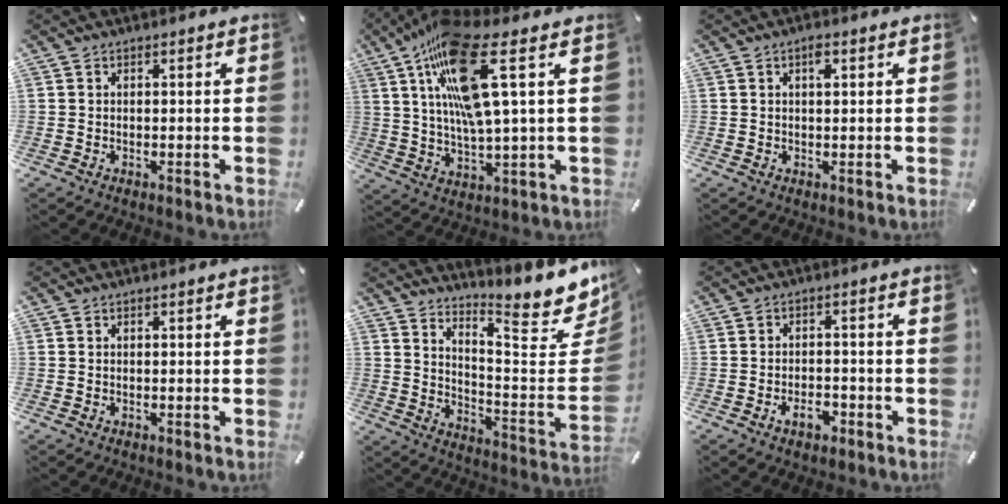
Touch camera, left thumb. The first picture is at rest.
{"total": 18.5, "force": [6.9, 4.1, 16.7], "torque": [-0.342, -0.016, 0.103]}
{"total": 2.0, "force": [0.7, 0.7, 1.8], "torque": [-0.037, 0.005, 0.010]}
{"total": 0.0}
{"total": 16.6, "force": [13.8, 3.8, 8.3], "torque": [-0.106, -0.142, 0.226]}
{"total": 4.7, "force": [-2.6, 2.8, 2.8], "torque": [-0.050, 0.011, -0.045]}